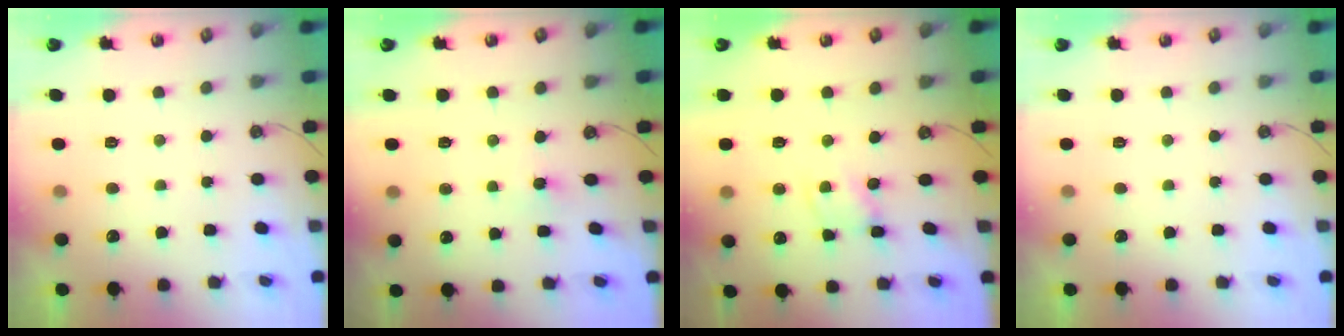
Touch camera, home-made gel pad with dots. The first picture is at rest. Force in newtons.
{"total": 5.2, "press": 5.1, "slide": 0.6}
{"total": 1.4, "press": 1.4, "slide": 0.2}
{"total": 0.0}